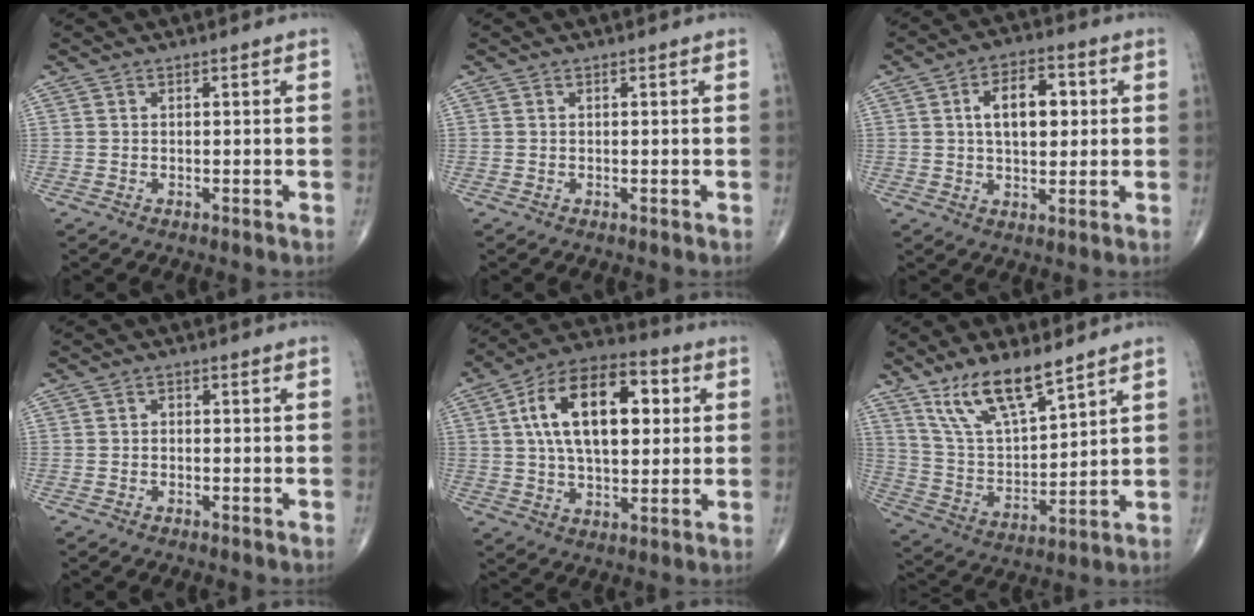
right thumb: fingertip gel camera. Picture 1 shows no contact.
{"total": 0.0}
{"total": 10.2, "force": [1.9, 5.8, 8.1], "torque": [-0.107, 0.008, 0.028]}
{"total": 1.1, "force": [-0.1, 0.8, 0.6], "torque": [-0.002, 0.004, -0.007]}
{"total": 20.1, "force": [4.3, 10.8, 16.4], "torque": [-0.250, 0.016, 0.065]}
{"total": 13.6, "force": [9.6, 4.2, 8.7], "torque": [-0.149, -0.052, 0.197]}